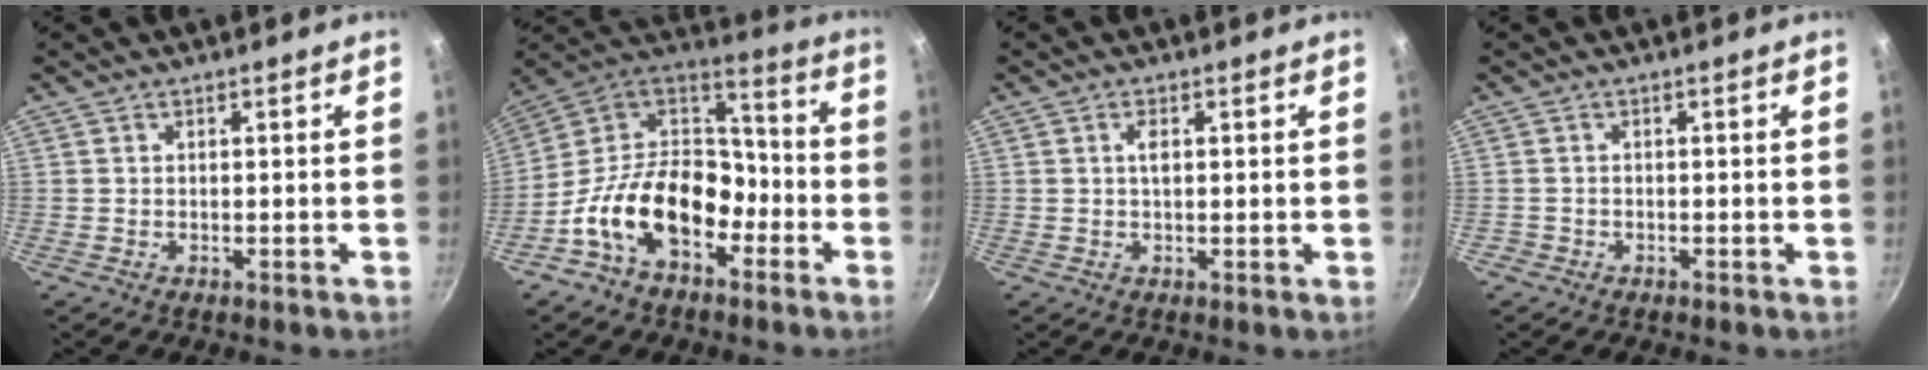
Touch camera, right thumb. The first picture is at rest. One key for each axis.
{"total": 18.6, "fx": -7.8, "fy": 11.8, "fz": 12.0, "tx": -0.163, "ty": 0.075, "tz": -0.154}
{"total": 1.2, "fx": 0.4, "fy": 0.0, "fz": 1.1, "tx": -0.019, "ty": -0.001, "tz": 0.008}
{"total": 0.8, "fx": -0.5, "fy": 0.6, "fz": 0.0, "tx": -0.004, "ty": 0.007, "tz": -0.009}